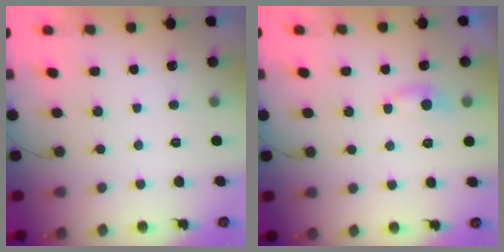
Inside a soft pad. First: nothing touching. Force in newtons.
{"total": 4.5, "press": 4.4, "slide": 0.5}